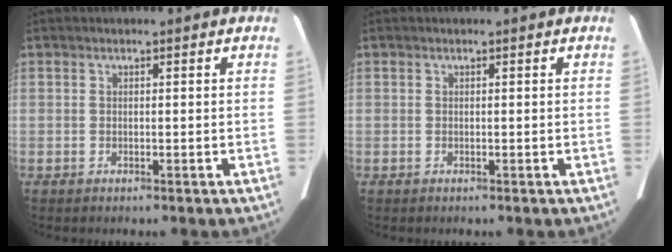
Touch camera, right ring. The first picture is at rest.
{"total": 0.0}